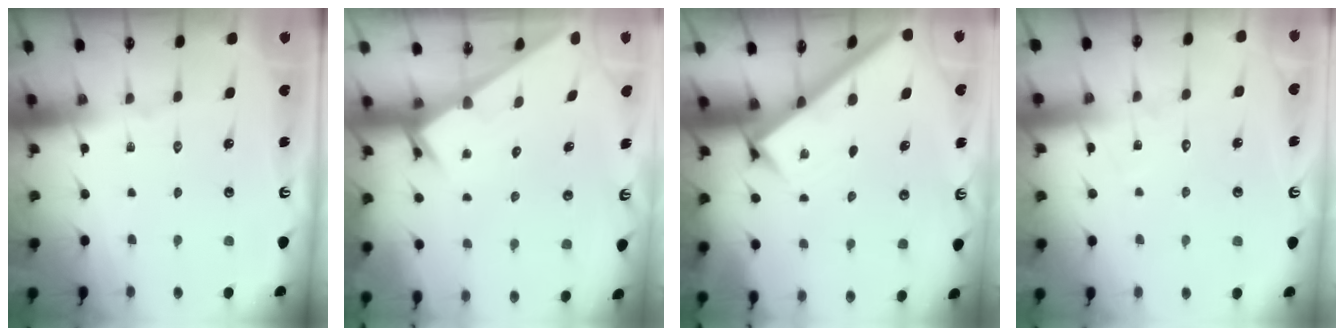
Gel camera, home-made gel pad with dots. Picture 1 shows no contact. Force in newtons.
{"total": 2.3, "press": 2.3, "slide": 0.1}
{"total": 2.4, "press": 2.4, "slide": 0.2}
{"total": 5.6, "press": 5.6, "slide": 0.4}